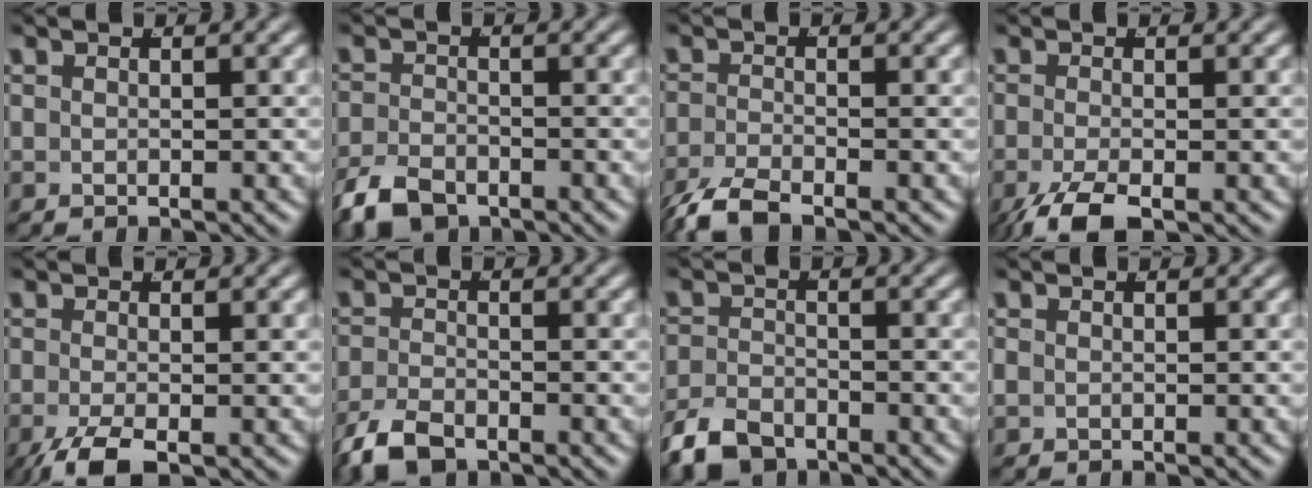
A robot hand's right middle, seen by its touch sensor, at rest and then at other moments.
{"total": 4.2, "force": [-3.3, 1.9, 1.8], "torque": [-0.035, -0.017, -0.052]}
{"total": 3.5, "force": [-3.0, 0.8, 1.6], "torque": [-0.038, -0.015, -0.044]}
{"total": 4.1, "force": [-2.9, 1.5, 2.4], "torque": [-0.064, -0.028, -0.035]}
{"total": 3.6, "force": [-2.6, 1.3, 2.2], "torque": [-0.059, -0.027, -0.030]}
{"total": 3.8, "force": [-3.0, 1.5, 1.8], "torque": [-0.042, -0.017, -0.046]}
{"total": 4.1, "force": [-3.5, 1.8, 1.4], "torque": [-0.028, -0.015, -0.056]}
{"total": 0.8, "force": [-0.3, 0.6, 0.3], "torque": [-0.016, -0.009, 0.001]}